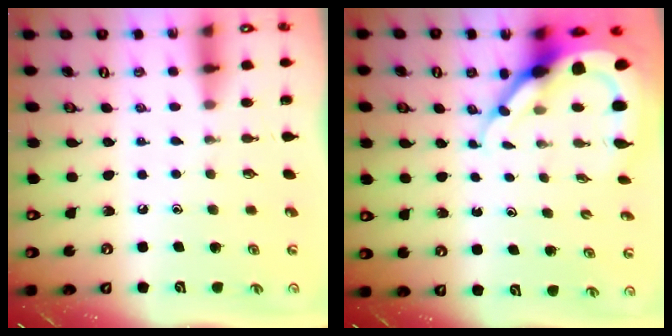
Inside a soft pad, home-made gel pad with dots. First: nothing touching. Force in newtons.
{"total": 9.7, "press": 9.7, "slide": 1.0}